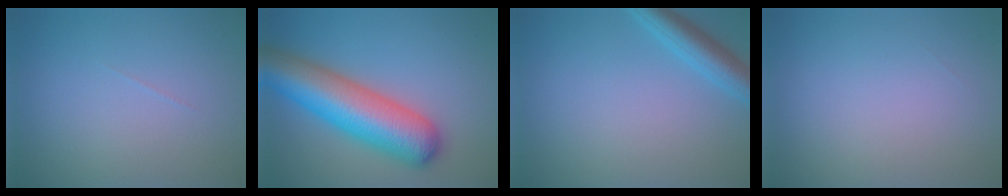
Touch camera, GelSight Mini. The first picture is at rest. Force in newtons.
{"total": 10.2, "press": 10.2, "slide": 0.3}
{"total": 3.5, "press": 3.5, "slide": 0.3}
{"total": 0.0}